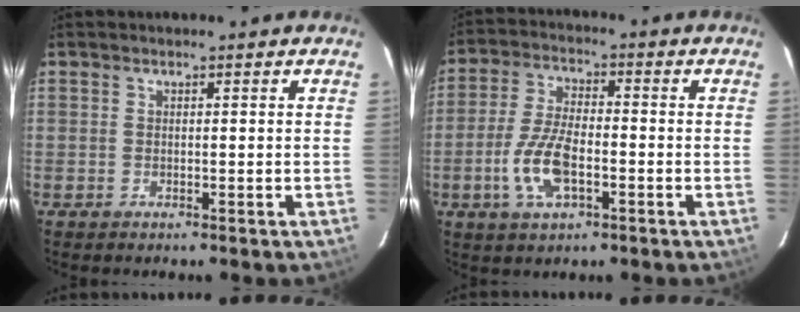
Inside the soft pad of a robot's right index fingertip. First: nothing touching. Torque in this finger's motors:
{"motor_torque": [1.02, -0.35, 0.59, 0.14]}